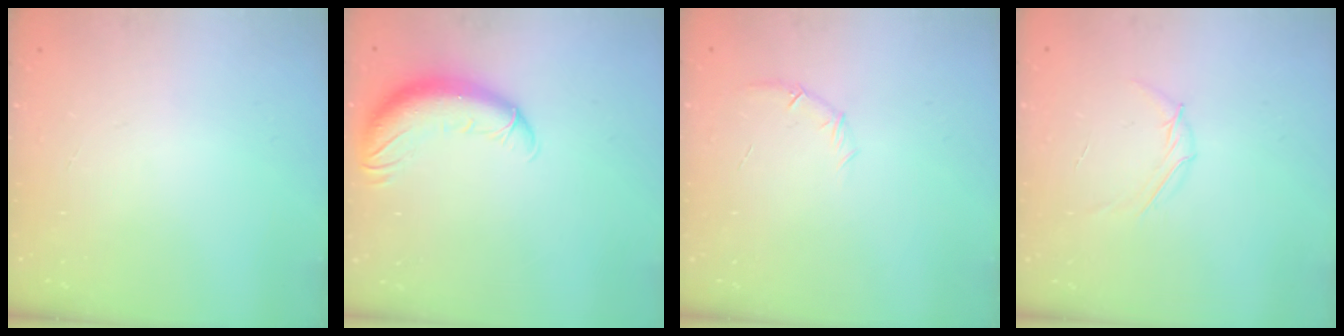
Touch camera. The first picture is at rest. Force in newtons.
{"total": 12.8, "press": 12.4, "slide": 3.1}
{"total": 6.3, "press": 6.1, "slide": 1.5}
{"total": 5.7, "press": 5.6, "slide": 0.7}